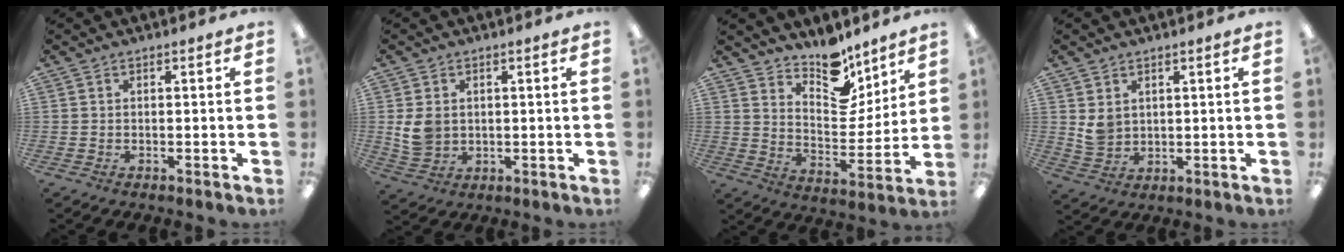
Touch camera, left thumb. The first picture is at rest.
{"total": 6.2, "force": [1.1, 5.0, 3.4], "torque": [-0.071, 0.005, 0.023]}
{"total": 12.5, "force": [10.4, 5.5, 4.1], "torque": [-0.058, -0.088, 0.193]}
{"total": 4.5, "force": [2.2, 3.5, 1.8], "torque": [-0.033, -0.002, 0.043]}